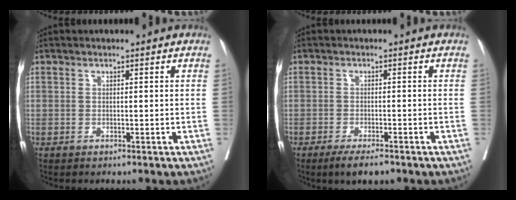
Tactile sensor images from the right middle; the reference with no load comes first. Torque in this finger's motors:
{"motor_torque": [0.62, -0.61, 0.26, 0.03]}